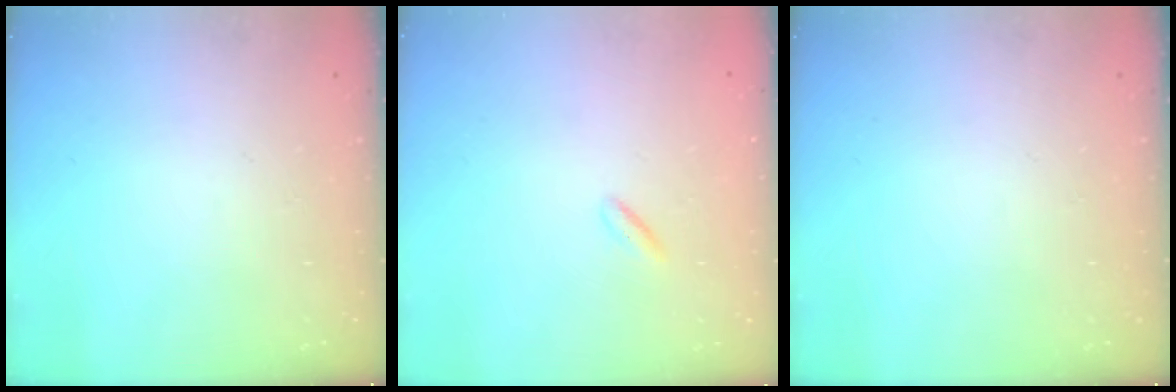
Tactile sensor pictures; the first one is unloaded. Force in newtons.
{"total": 1.3, "press": 1.1, "slide": 0.6}
{"total": 0.0}